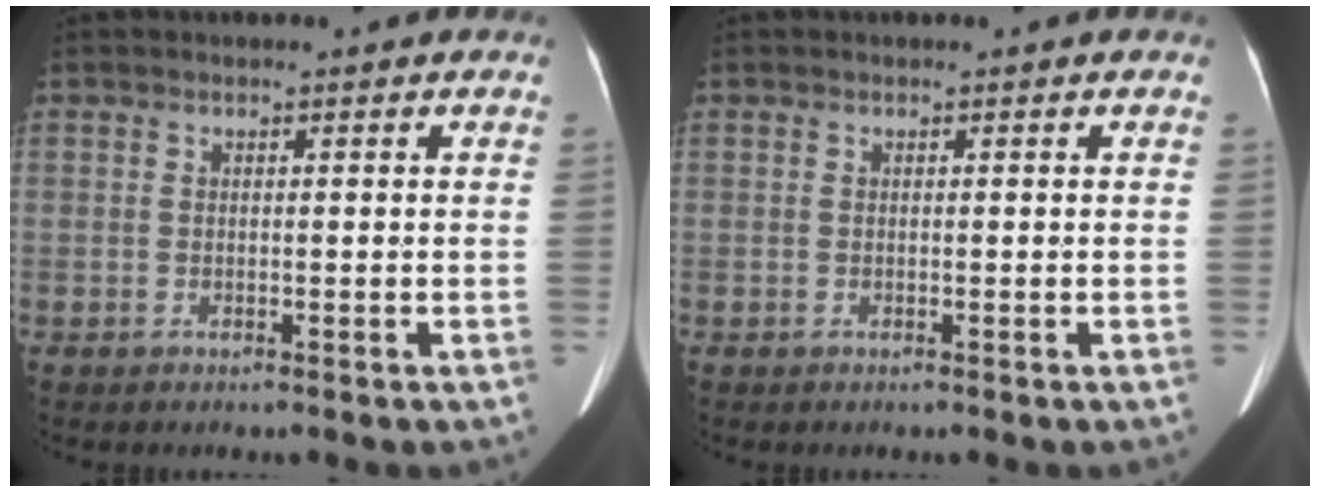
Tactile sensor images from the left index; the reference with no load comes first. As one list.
[{"total": 0.0}]